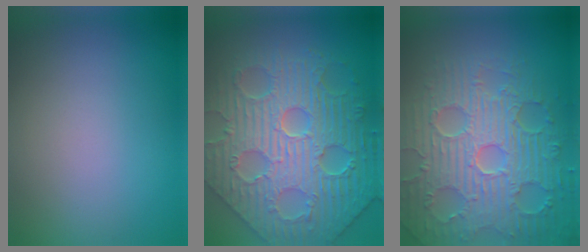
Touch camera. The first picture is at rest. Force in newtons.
{"total": 9.6, "press": 7.6, "slide": 5.8}
{"total": 9.4, "press": 6.9, "slide": 6.4}